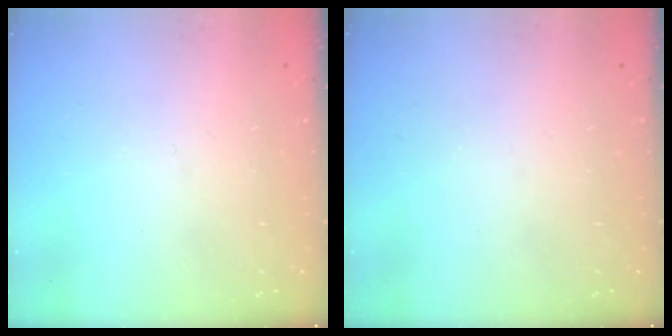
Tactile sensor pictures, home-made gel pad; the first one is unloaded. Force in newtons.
{"total": 0.0}